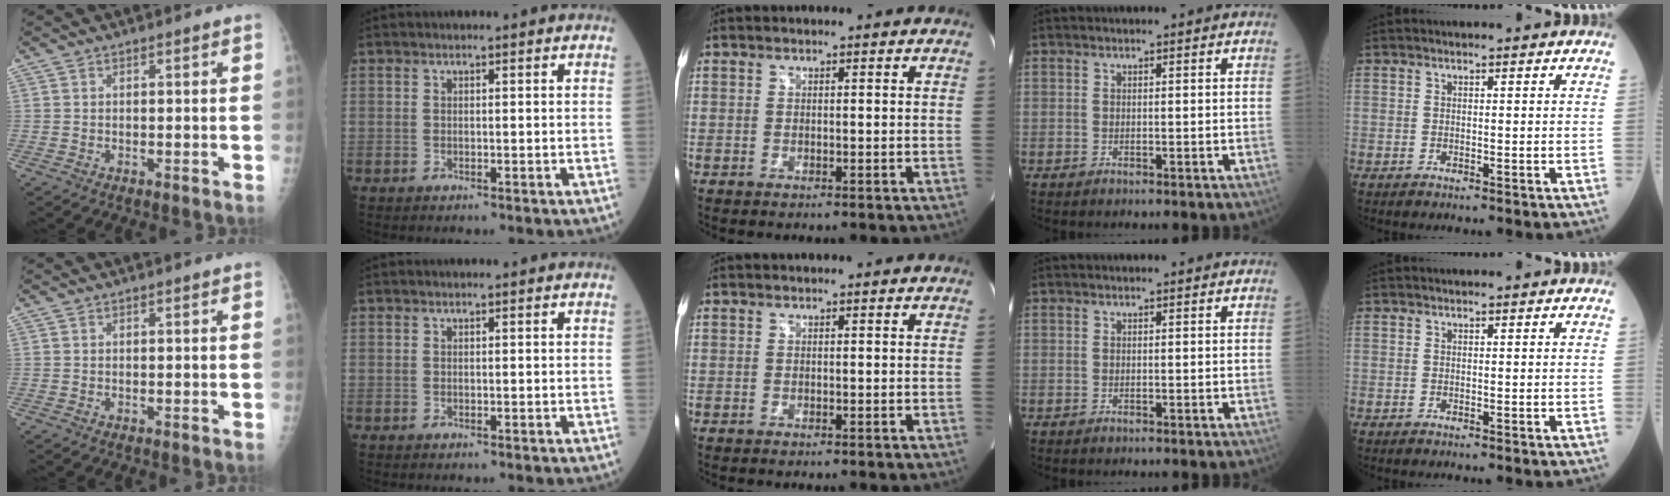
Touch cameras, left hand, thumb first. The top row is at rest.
{}